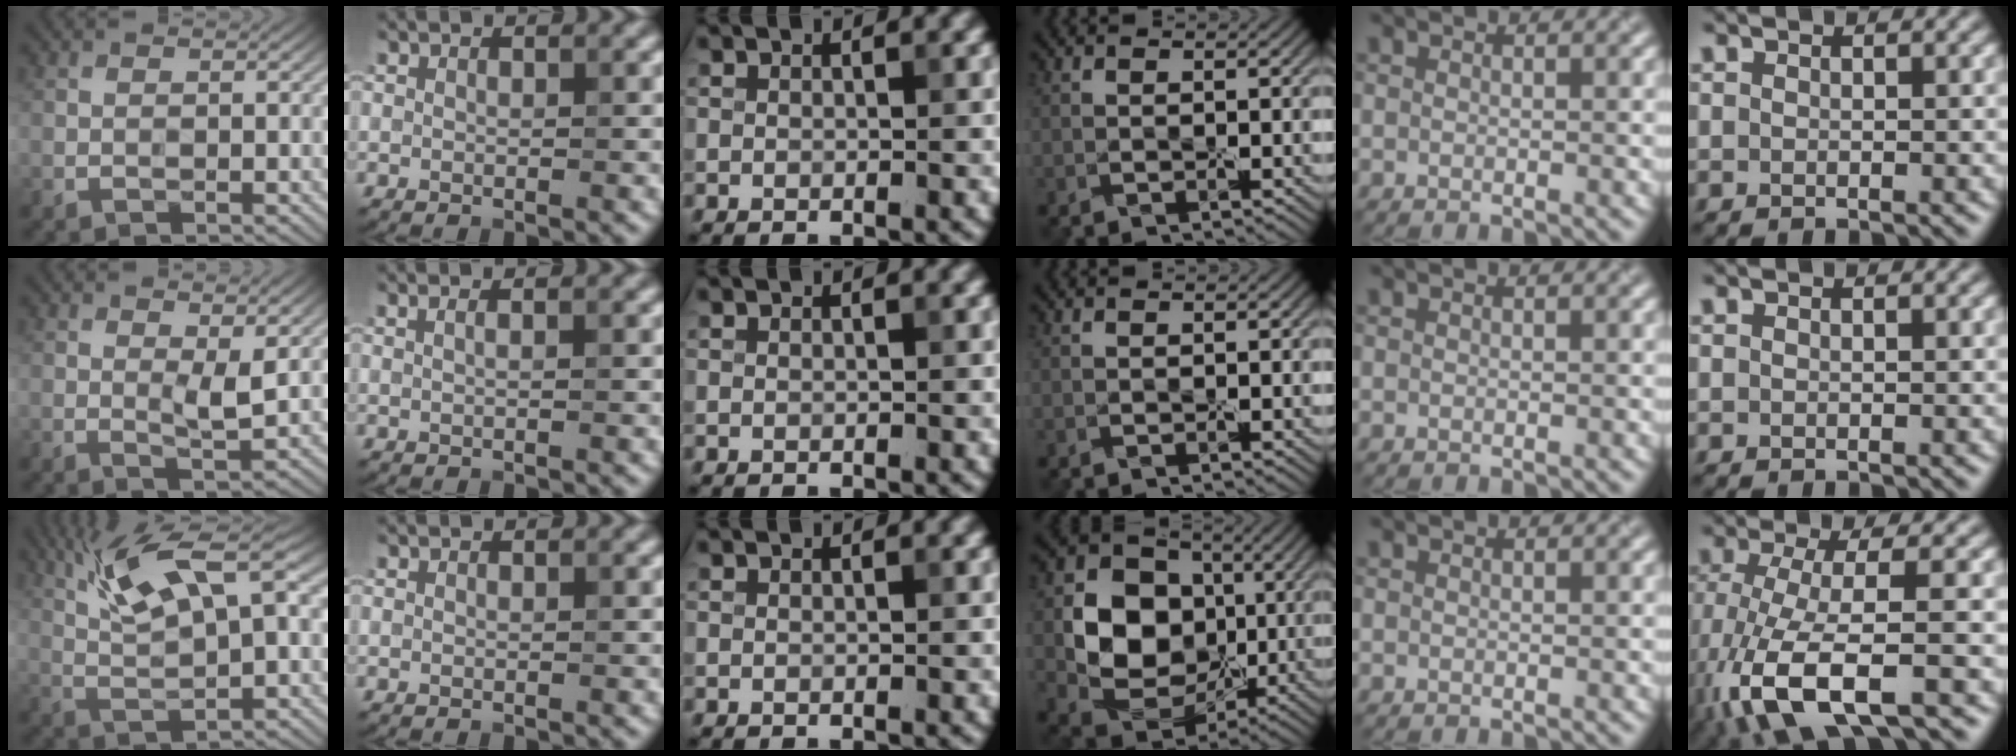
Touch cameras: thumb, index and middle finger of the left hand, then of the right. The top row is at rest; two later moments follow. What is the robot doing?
{"motion": "peel", "object": "window cling"}